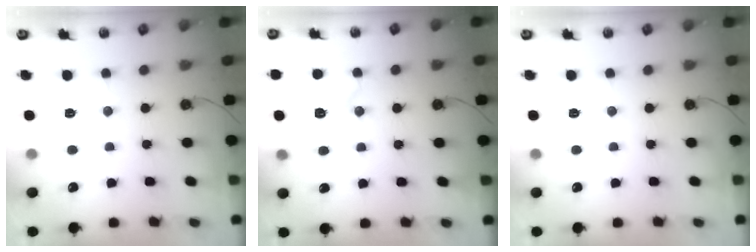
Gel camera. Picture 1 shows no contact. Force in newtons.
{"total": 12.1, "press": 12.0, "slide": 0.9}
{"total": 0.0}